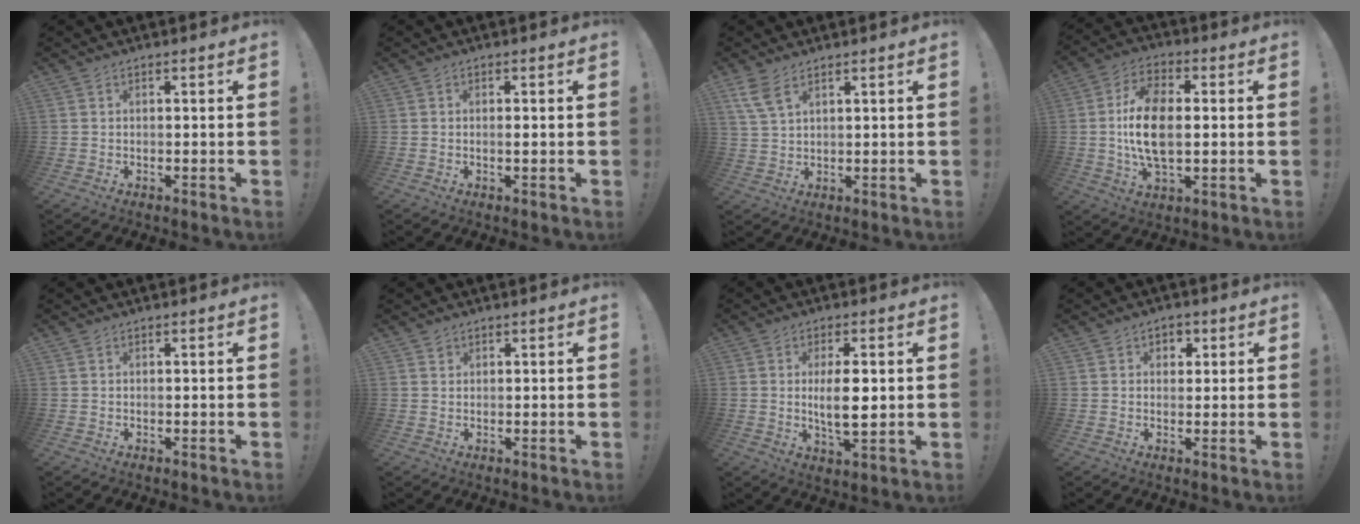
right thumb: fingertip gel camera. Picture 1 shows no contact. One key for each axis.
{"total": 1.1, "fx": -0.1, "fy": -0.2, "fz": 1.1, "tx": -0.011, "ty": -0.004, "tz": -0.004}
{"total": 5.8, "fx": 3.5, "fy": 2.3, "fz": 4.0, "tx": -0.079, "ty": -0.009, "tz": 0.069}
{"total": 14.1, "fx": 0.2, "fy": 7.8, "fz": 11.7, "tx": -0.220, "ty": 0.003, "tz": 0.003}
{"total": 0.0}
{"total": 1.1, "fx": 0.8, "fy": 0.7, "fz": 0.1, "tx": 0.000, "ty": -0.001, "tz": 0.016}
{"total": 8.6, "fx": 0.8, "fy": 2.7, "fz": 8.1, "tx": -0.142, "ty": -0.016, "tz": 0.006}
{"total": 3.4, "fx": 1.0, "fy": 3.1, "fz": 0.9, "tx": -0.009, "ty": 0.001, "tz": 0.016}